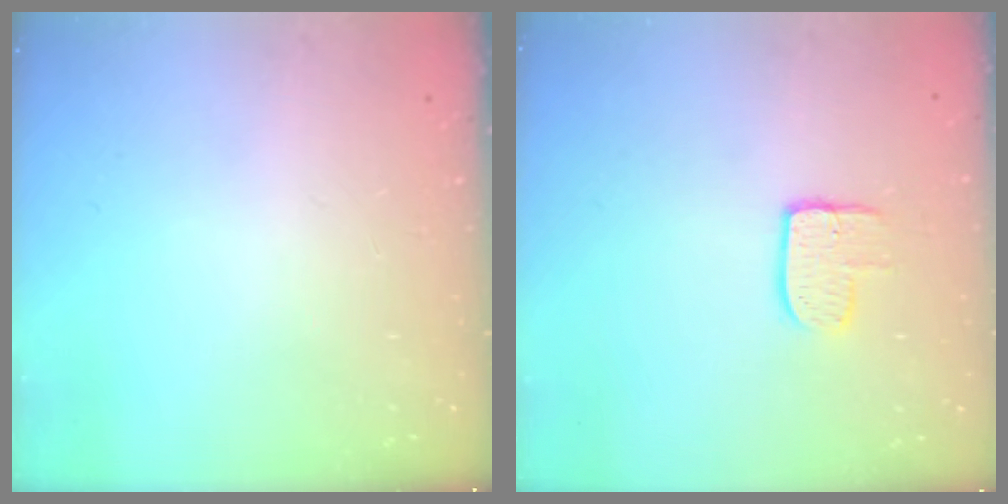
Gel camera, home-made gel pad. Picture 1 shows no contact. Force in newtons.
{"total": 7.4, "press": 7.4, "slide": 0.2}